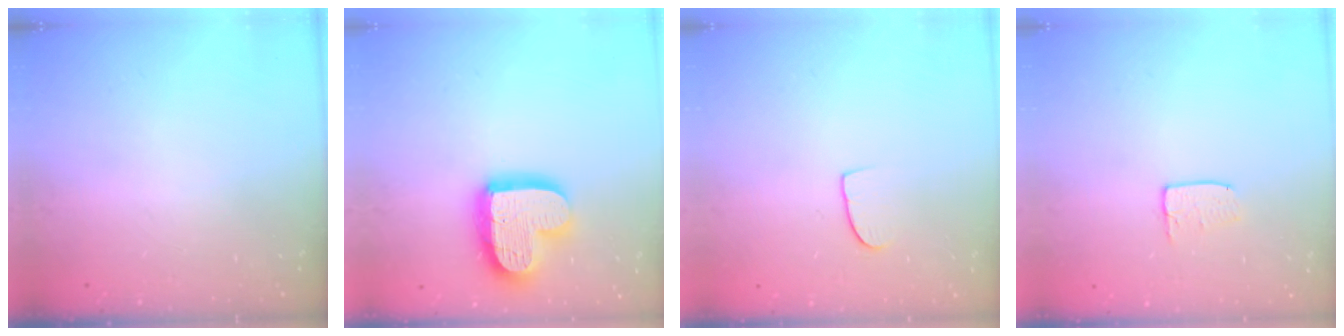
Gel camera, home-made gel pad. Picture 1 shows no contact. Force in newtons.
{"total": 17.0, "press": 17.0, "slide": 1.3}
{"total": 6.1, "press": 6.1, "slide": 0.4}
{"total": 5.4, "press": 5.4, "slide": 0.3}